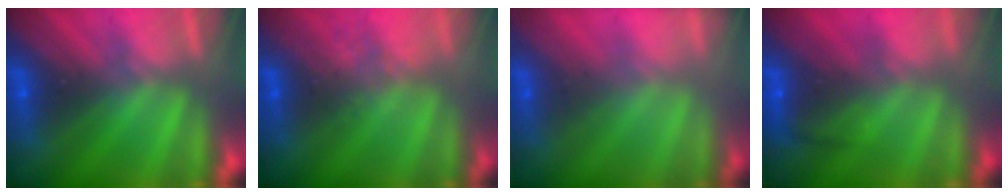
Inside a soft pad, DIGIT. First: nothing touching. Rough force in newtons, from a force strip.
{"total": 2.4}
{"total": 1.6}
{"total": 2.4}